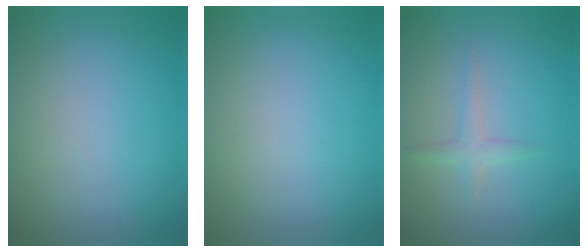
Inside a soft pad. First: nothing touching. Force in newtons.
{"total": 0.0}
{"total": 1.3, "press": 1.3, "slide": 0.1}